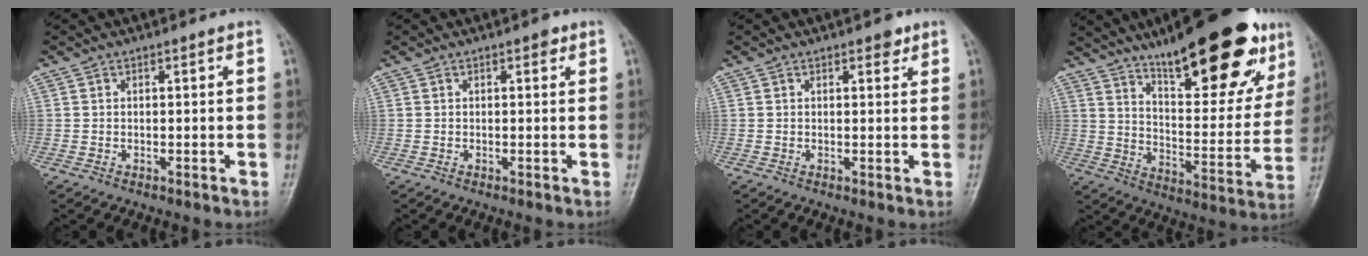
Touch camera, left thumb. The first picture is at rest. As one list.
[{"total": 1.2, "force": [0.6, 0.7, 0.8], "torque": [-0.003, 0.000, 0.004]}, {"total": 1.9, "force": [1.2, 1.0, 1.0], "torque": [-0.002, -0.004, 0.013]}, {"total": 27.3, "force": [17.5, 8.4, 19.2], "torque": [-0.234, -0.069, 0.264]}]